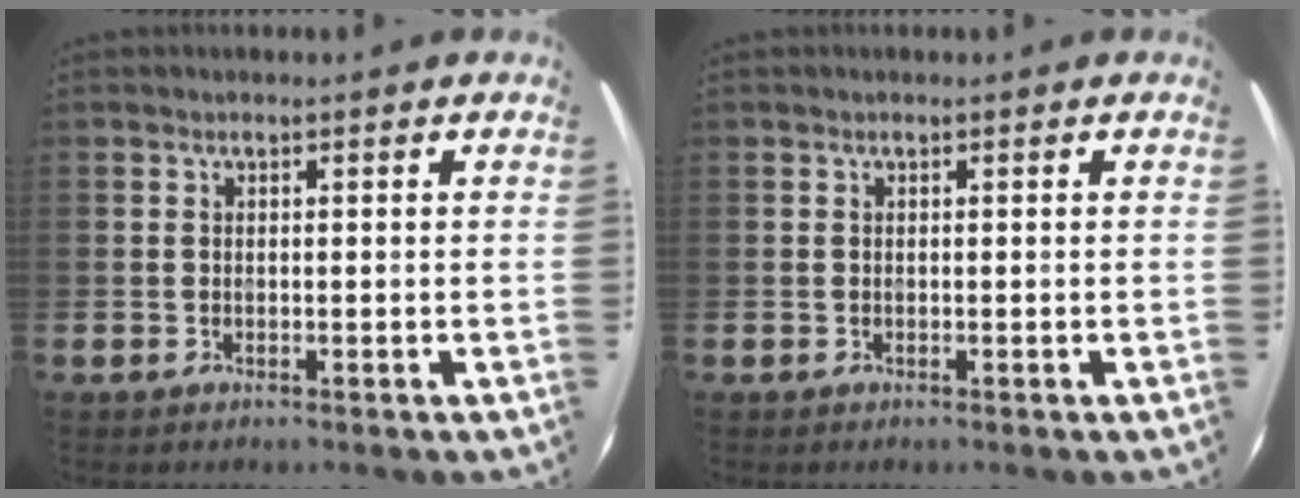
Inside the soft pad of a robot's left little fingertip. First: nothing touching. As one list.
[{"total": 0.0}]